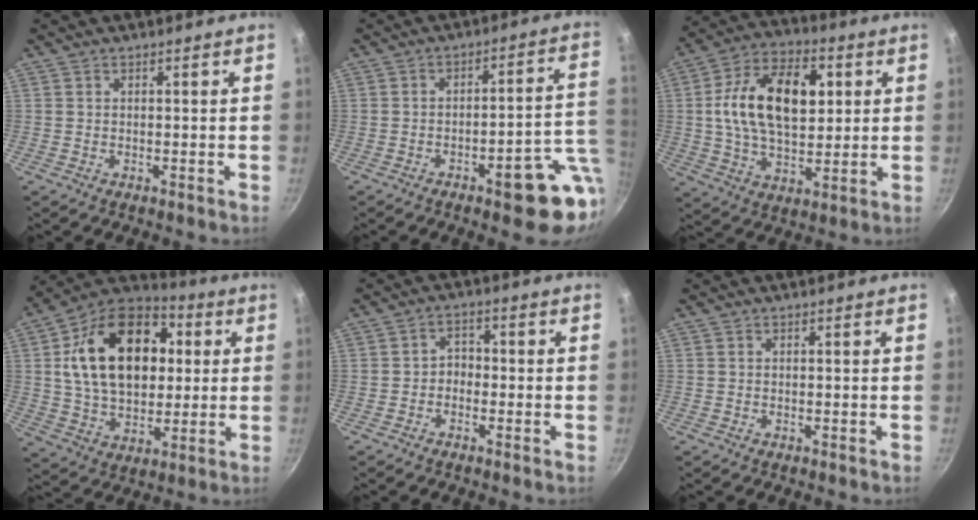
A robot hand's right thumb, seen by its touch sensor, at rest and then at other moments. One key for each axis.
{"total": 13.0, "fx": -4.2, "fy": 4.0, "fz": 11.6, "tx": -0.108, "ty": 0.028, "tz": -0.052}
{"total": 18.9, "fx": 3.5, "fy": 11.5, "fz": 14.6, "tx": -0.227, "ty": 0.007, "tz": 0.049}
{"total": 24.3, "fx": 4.4, "fy": 16.3, "fz": 17.5, "tx": -0.269, "ty": 0.018, "tz": 0.064}
{"total": 3.0, "fx": -1.1, "fy": 2.3, "fz": 1.5, "tx": -0.007, "ty": 0.019, "tz": -0.026}
{"total": 0.0}